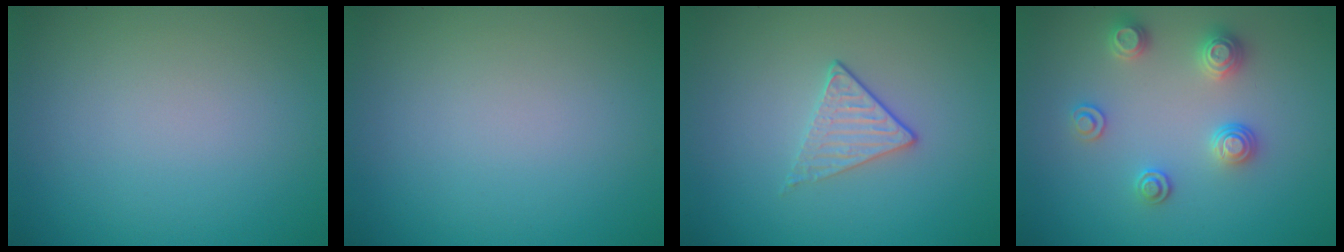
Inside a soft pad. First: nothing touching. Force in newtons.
{"total": 0.0}
{"total": 1.7, "press": 1.4, "slide": 1.0}
{"total": 2.6, "press": 2.6, "slide": 0.2}